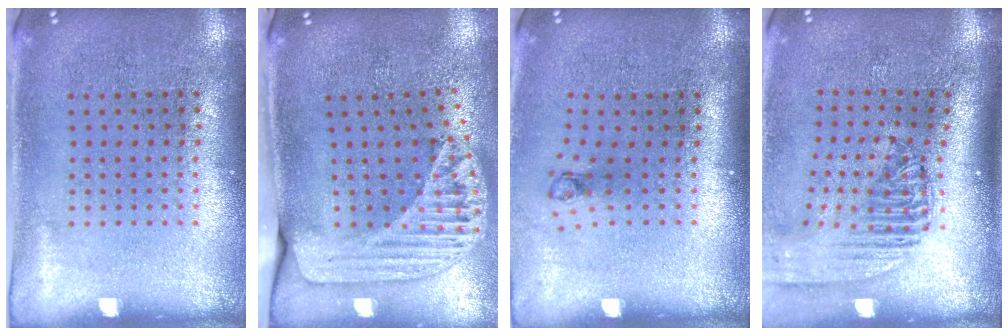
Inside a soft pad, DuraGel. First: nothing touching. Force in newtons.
{"total": 1.8, "press": 1.5, "slide": 1.0}
{"total": 0.8, "press": 0.3, "slide": 0.7}
{"total": 2.4, "press": 1.8, "slide": 1.5}